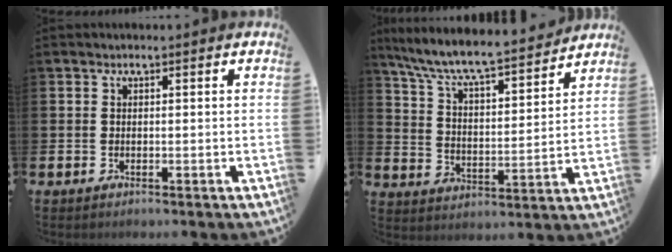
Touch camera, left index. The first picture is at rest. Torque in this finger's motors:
{"motor_torque": [1.00, -1.14, 0.60, 0.21]}